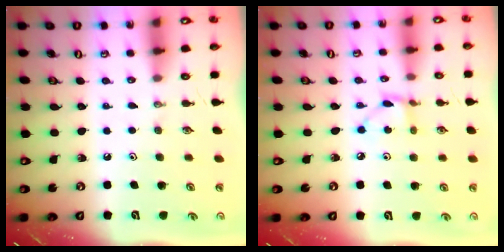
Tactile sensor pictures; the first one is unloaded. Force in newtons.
{"total": 3.6, "press": 3.6, "slide": 0.1}